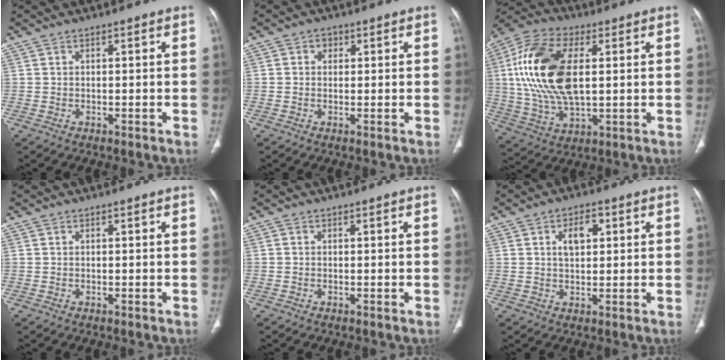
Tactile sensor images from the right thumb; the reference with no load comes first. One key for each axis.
{"total": 1.8, "fx": 0.6, "fy": 1.5, "fz": 0.7, "tx": 0.002, "ty": 0.001, "tz": 0.004}
{"total": 20.1, "fx": 3.2, "fy": 10.4, "fz": 16.8, "tx": -0.342, "ty": 0.002, "tz": 0.059}
{"total": 0.0}
{"total": 0.0}
{"total": 5.1, "fx": 1.7, "fy": 2.8, "fz": 3.9, "tx": -0.054, "ty": 0.001, "tz": 0.028}